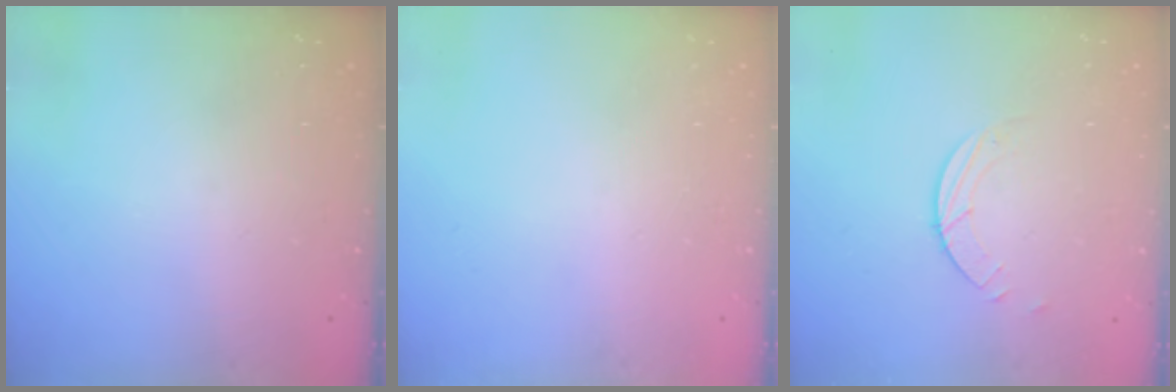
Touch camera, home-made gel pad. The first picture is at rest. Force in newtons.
{"total": 0.0}
{"total": 1.7, "press": 1.7, "slide": 0.2}